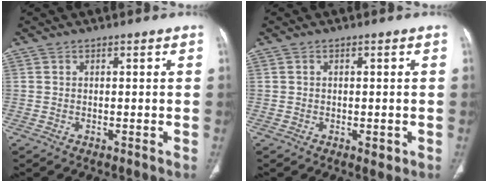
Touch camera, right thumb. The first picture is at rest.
{"total": 1.8, "force": [-0.6, 1.0, 1.3], "torque": [-0.012, 0.000, -0.006]}